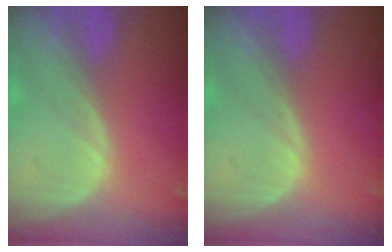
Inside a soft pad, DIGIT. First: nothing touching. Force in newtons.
{"total": 0.0}